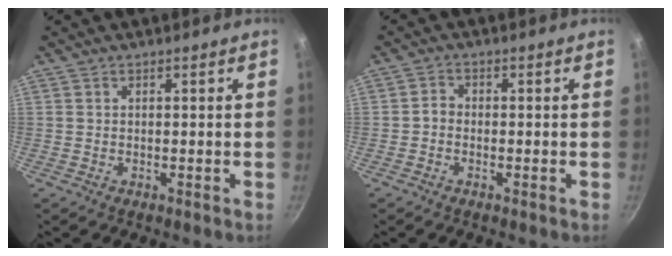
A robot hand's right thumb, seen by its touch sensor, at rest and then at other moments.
{"total": 1.7, "force": [-0.7, 1.3, 0.9], "torque": [-0.015, 0.013, -0.018]}